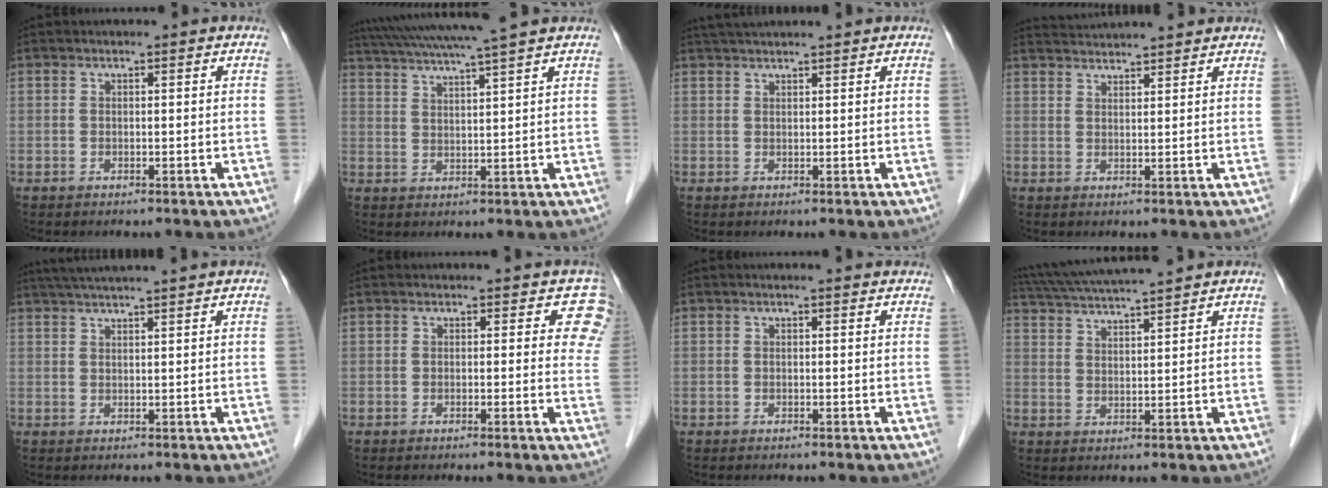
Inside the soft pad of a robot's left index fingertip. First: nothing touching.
{"total": 11.1, "force": [9.4, -1.5, 5.7], "torque": [-0.104, 0.018, 0.144]}
{"total": 4.2, "force": [3.8, 0.0, 1.7], "torque": [-0.025, 0.033, 0.070]}
{"total": 7.3, "force": [7.0, 0.2, 2.0], "torque": [-0.036, 0.032, 0.106]}
{"total": 7.9, "force": [6.9, -0.9, 3.9], "torque": [-0.064, 0.031, 0.101]}
{"total": 4.5, "force": [3.3, 2.8, 1.2], "torque": [0.017, -0.015, 0.005]}
{"total": 1.9, "force": [1.8, 0.4, 0.5], "torque": [-0.009, 0.006, 0.013]}
{"total": 11.4, "force": [10.3, -0.4, 4.8], "torque": [-0.094, 0.028, 0.167]}